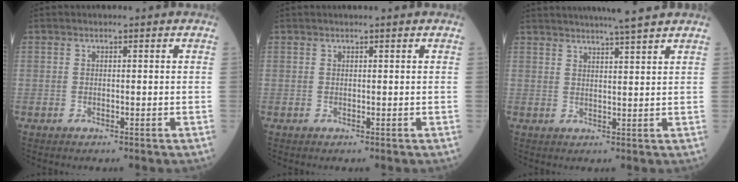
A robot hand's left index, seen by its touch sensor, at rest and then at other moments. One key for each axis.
{"total": 1.0, "fx": 0.8, "fy": 0.0, "fz": 0.6, "tx": -0.008, "ty": 0.010, "tz": 0.014}
{"total": 8.3, "fx": 7.4, "fy": -0.8, "fz": 3.8, "tx": -0.060, "ty": 0.008, "tz": 0.097}